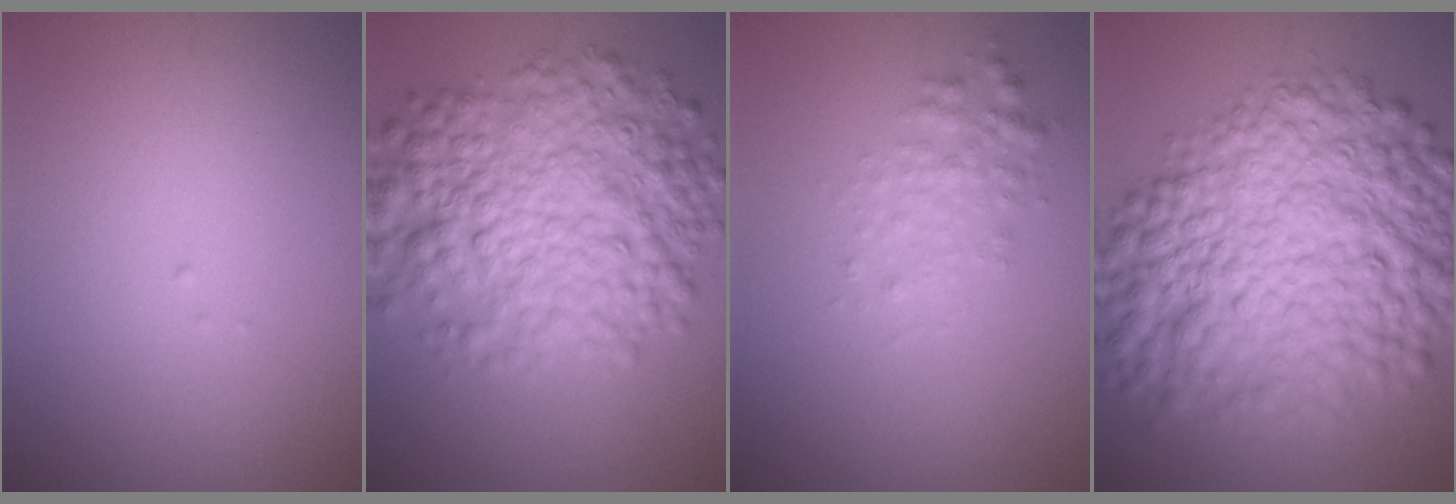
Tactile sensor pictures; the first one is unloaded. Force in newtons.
{"total": 8.8, "press": 8.8, "slide": 0.1}
{"total": 1.8, "press": 1.8, "slide": 0.0}
{"total": 12.1, "press": 12.1, "slide": 0.1}